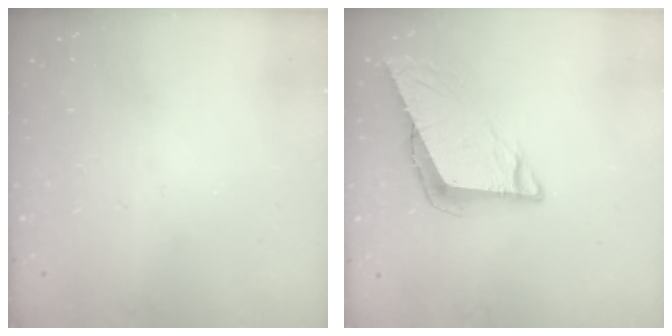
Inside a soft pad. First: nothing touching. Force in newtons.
{"total": 7.7, "press": 7.7, "slide": 0.3}